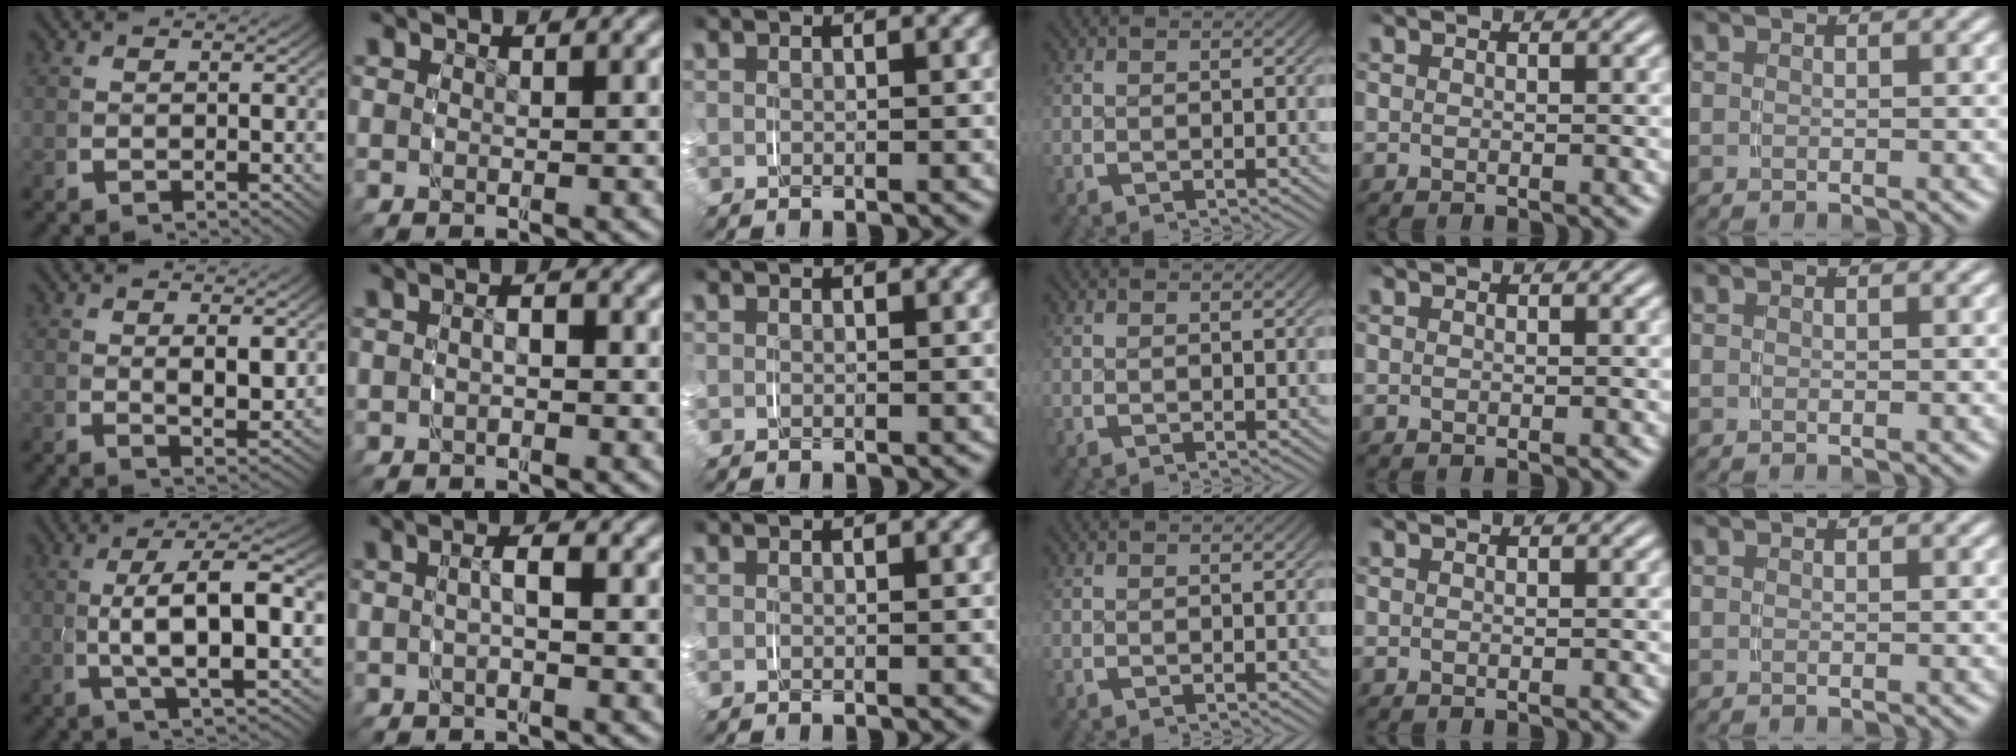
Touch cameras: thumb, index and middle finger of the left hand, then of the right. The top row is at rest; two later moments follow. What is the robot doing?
{"motion": "grasp_and_lifting", "object": "map"}